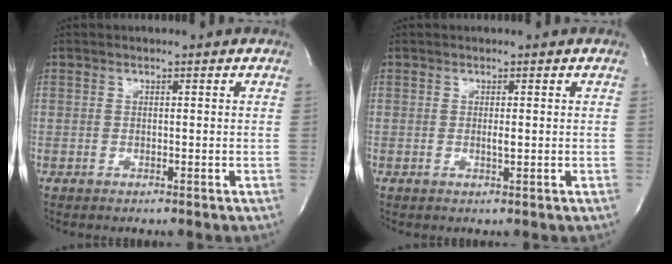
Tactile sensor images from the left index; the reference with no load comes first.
{"total": 0.8, "force": [-0.2, 0.1, 0.8], "torque": [-0.020, -0.008, -0.002]}